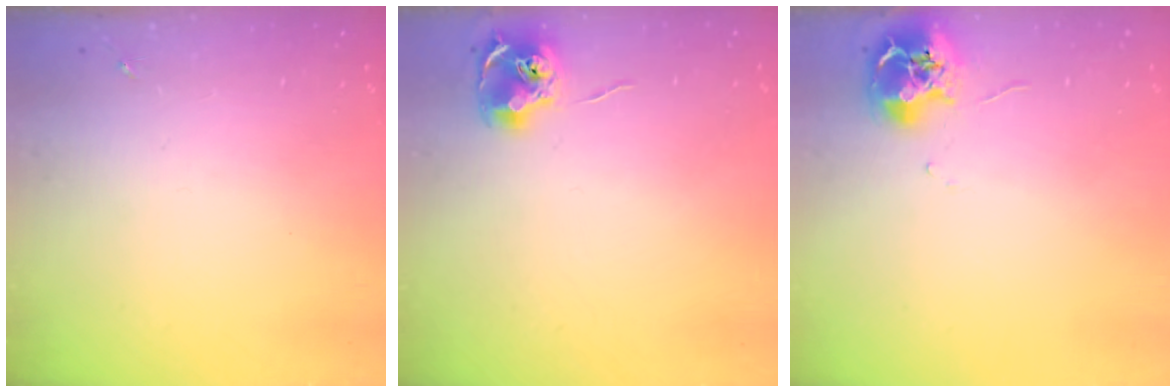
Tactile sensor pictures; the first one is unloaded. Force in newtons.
{"total": 8.4, "press": 8.4, "slide": 0.4}
{"total": 9.6, "press": 9.5, "slide": 0.6}